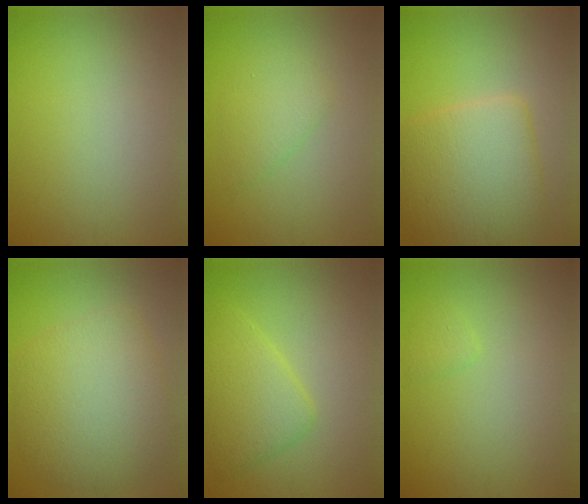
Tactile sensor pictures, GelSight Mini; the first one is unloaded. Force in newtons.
{"total": 2.2, "press": 2.2, "slide": 0.2}
{"total": 7.7, "press": 7.7, "slide": 0.4}
{"total": 7.0, "press": 7.0, "slide": 0.2}
{"total": 4.0, "press": 4.0, "slide": 0.1}
{"total": 0.8, "press": 0.8, "slide": 0.1}